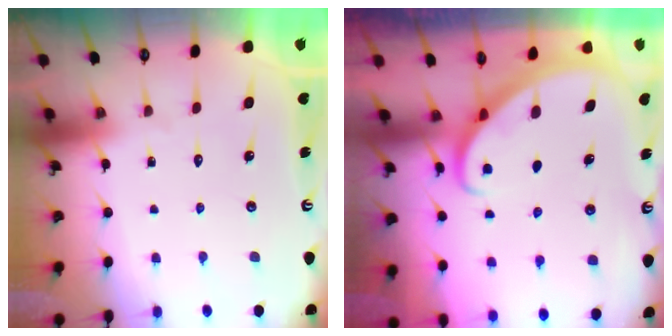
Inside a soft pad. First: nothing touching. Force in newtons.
{"total": 2.8, "press": 2.8, "slide": 0.2}